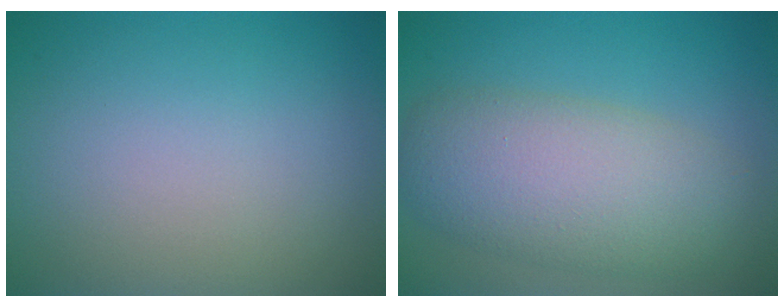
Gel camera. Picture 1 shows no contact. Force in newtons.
{"total": 7.5, "press": 7.5, "slide": 0.3}